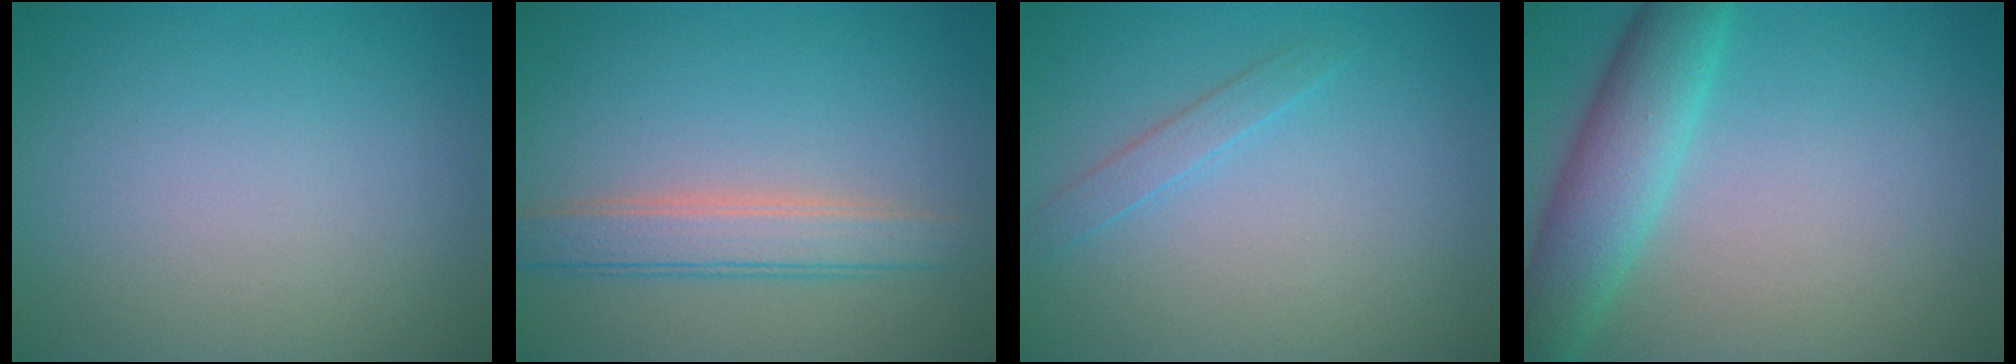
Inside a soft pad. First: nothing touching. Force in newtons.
{"total": 3.5, "press": 3.5, "slide": 0.2}
{"total": 1.3, "press": 1.3, "slide": 0.0}
{"total": 5.4, "press": 5.4, "slide": 0.2}